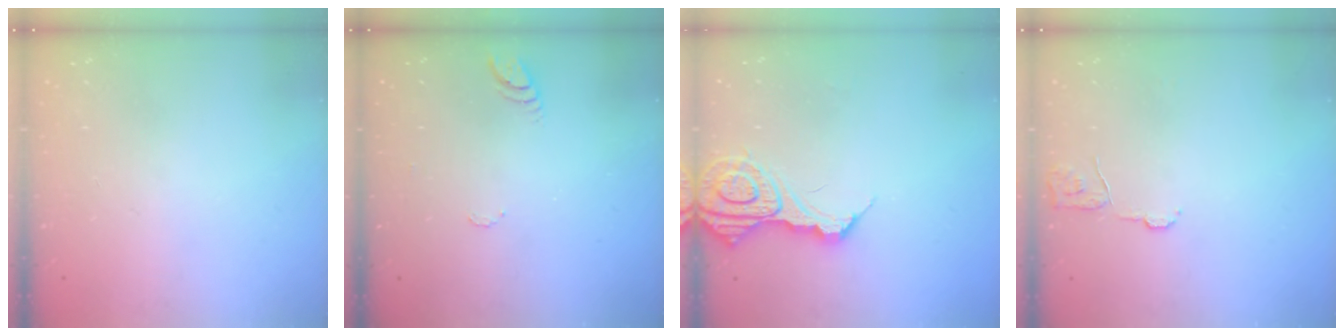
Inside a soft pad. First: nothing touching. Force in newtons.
{"total": 4.4, "press": 4.4, "slide": 0.5}
{"total": 12.4, "press": 12.3, "slide": 1.3}
{"total": 5.8, "press": 5.8, "slide": 0.4}